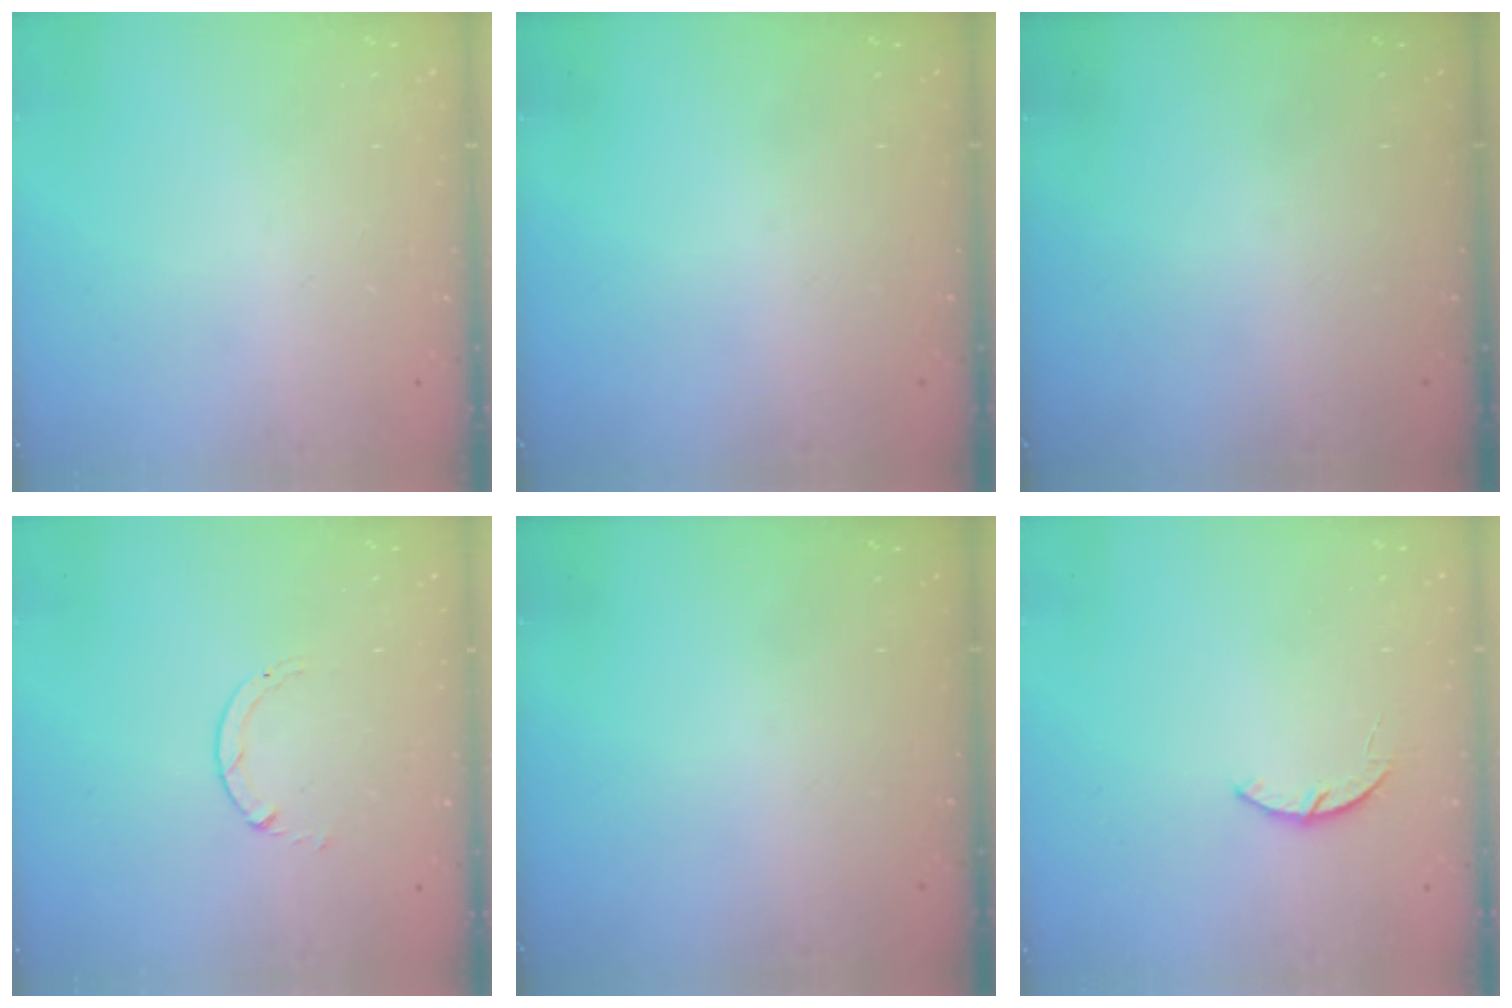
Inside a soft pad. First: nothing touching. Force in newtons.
{"total": 0.0}
{"total": 0.0}
{"total": 0.7, "press": 0.7, "slide": 0.1}
{"total": 0.0}
{"total": 3.2, "press": 3.2, "slide": 0.4}